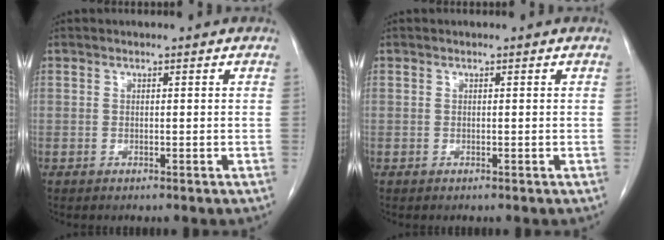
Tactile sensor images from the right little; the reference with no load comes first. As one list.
[{"total": 0.0}]